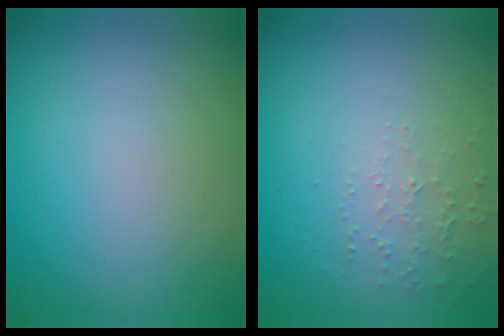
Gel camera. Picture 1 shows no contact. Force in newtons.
{"total": 1.5, "press": 1.5, "slide": 0.5}